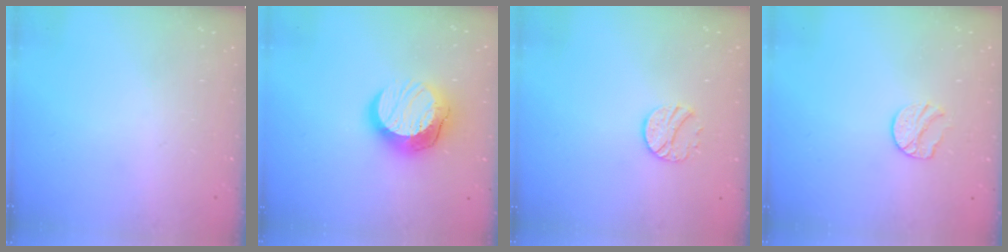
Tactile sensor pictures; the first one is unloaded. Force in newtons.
{"total": 15.1, "press": 15.1, "slide": 1.1}
{"total": 8.7, "press": 8.7, "slide": 0.3}
{"total": 7.8, "press": 7.8, "slide": 0.5}